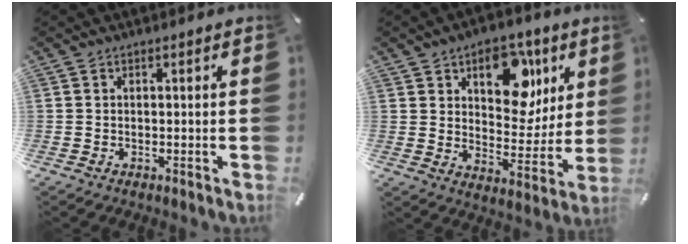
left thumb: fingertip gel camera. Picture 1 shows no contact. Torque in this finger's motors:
{"motor_torque": [1.73, 1.73, 1.44, -1.33, 0.34]}